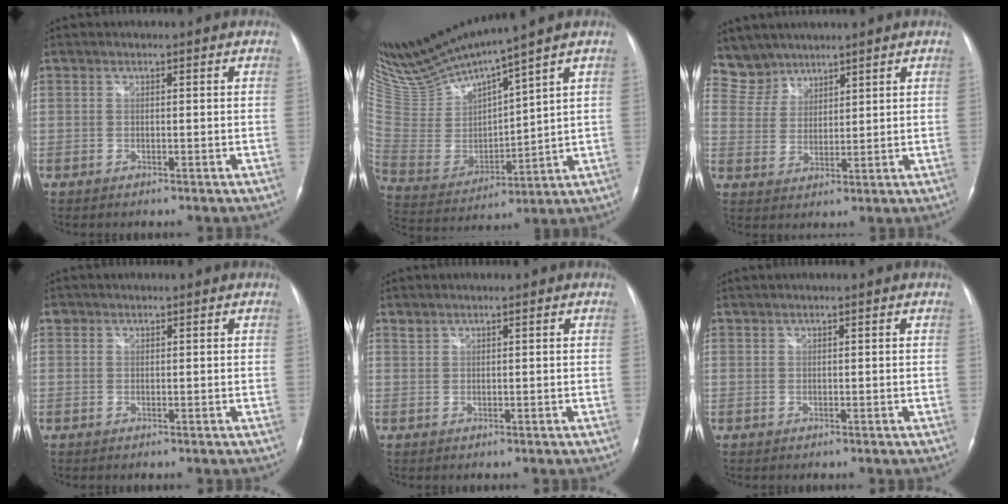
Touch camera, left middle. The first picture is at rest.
{"total": 15.1, "force": [13.7, -0.5, 6.3], "torque": [-0.136, -0.018, 0.280]}
{"total": 7.6, "force": [6.9, 3.2, 0.0], "torque": [-0.008, 0.014, 0.150]}
{"total": 0.9, "force": [0.5, 0.6, 0.1], "torque": [0.004, 0.006, 0.008]}
{"total": 0.7, "force": [0.7, 0.1, 0.0], "torque": [-0.007, 0.005, 0.017]}
{"total": 0.0}